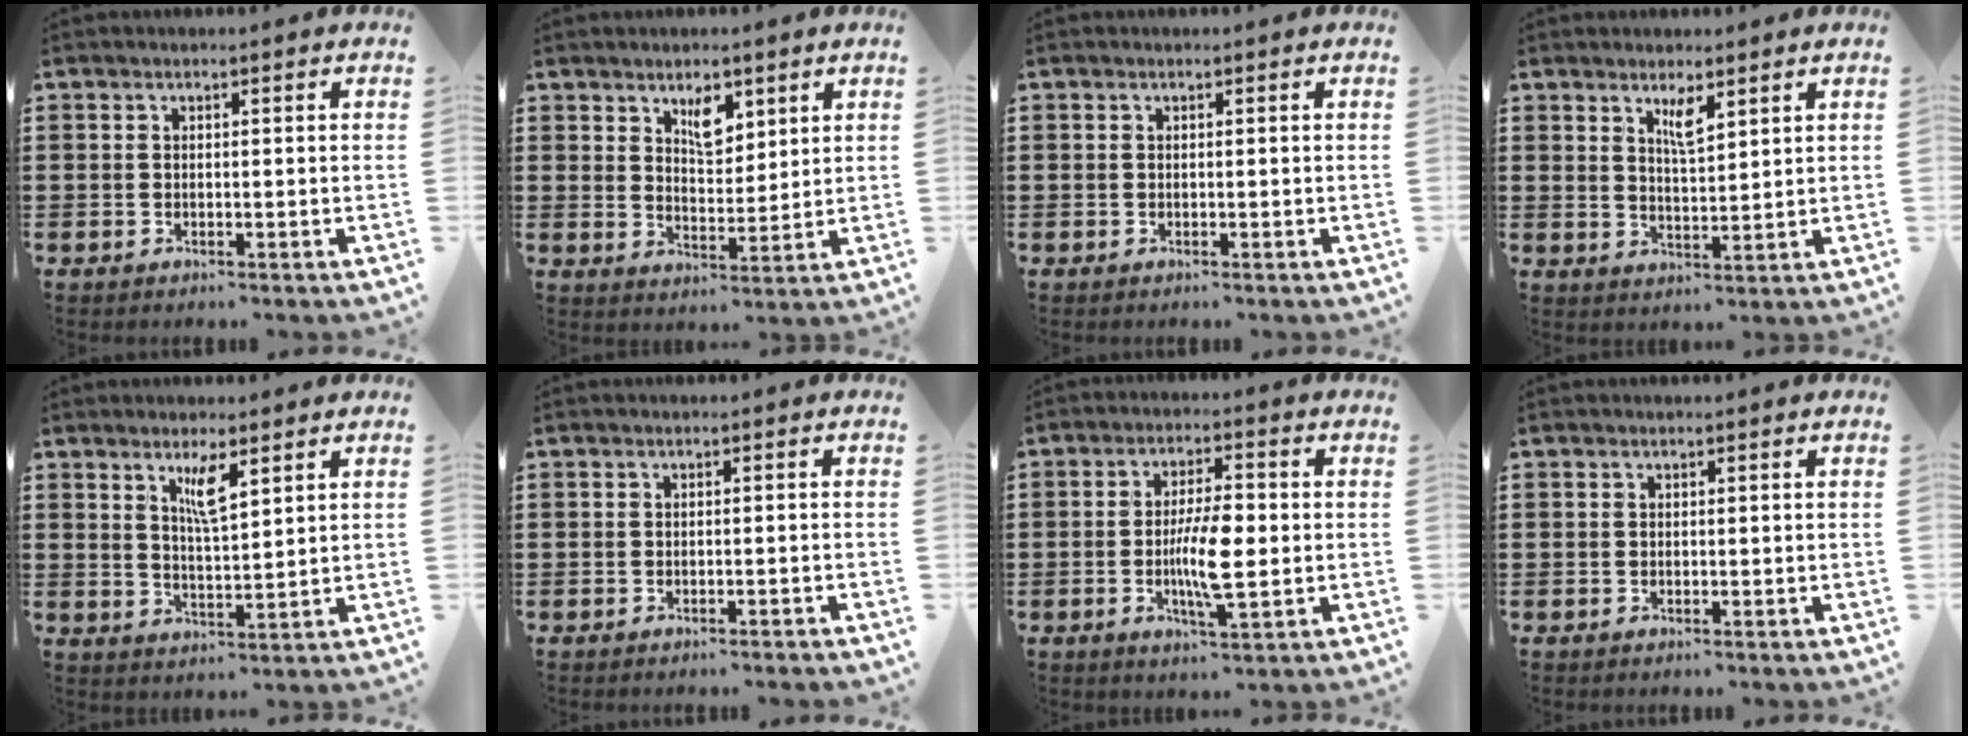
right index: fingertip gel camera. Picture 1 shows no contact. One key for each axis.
{"total": 5.1, "fx": 3.3, "fy": 2.5, "fz": 3.0, "tx": -0.044, "ty": -0.002, "tz": 0.054}
{"total": 0.0}
{"total": 3.7, "fx": 2.4, "fy": 0.9, "fz": 2.6, "tx": -0.049, "ty": 0.001, "tz": 0.039}
{"total": 4.7, "fx": 2.6, "fy": 1.0, "fz": 3.7, "tx": -0.073, "ty": 0.002, "tz": 0.042}
{"total": 0.7, "fx": -0.6, "fy": -0.1, "fz": 0.4, "tx": -0.007, "ty": -0.002, "tz": -0.012}
{"total": 8.1, "fx": -1.2, "fy": 2.2, "fz": 7.7, "tx": -0.145, "ty": -0.003, "tz": -0.023}
{"total": 0.0}